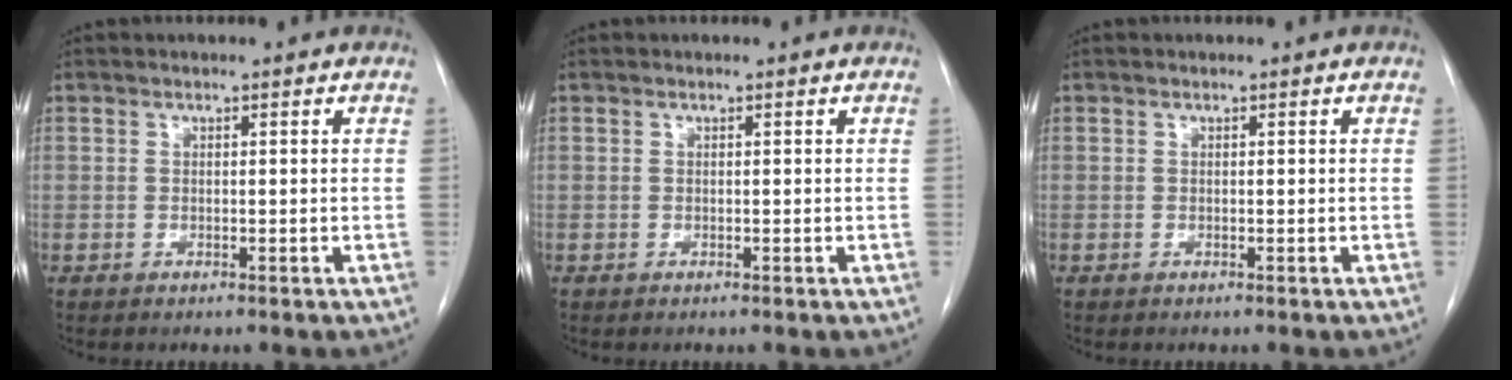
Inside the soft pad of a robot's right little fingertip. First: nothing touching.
{"total": 0.0}
{"total": 0.0}